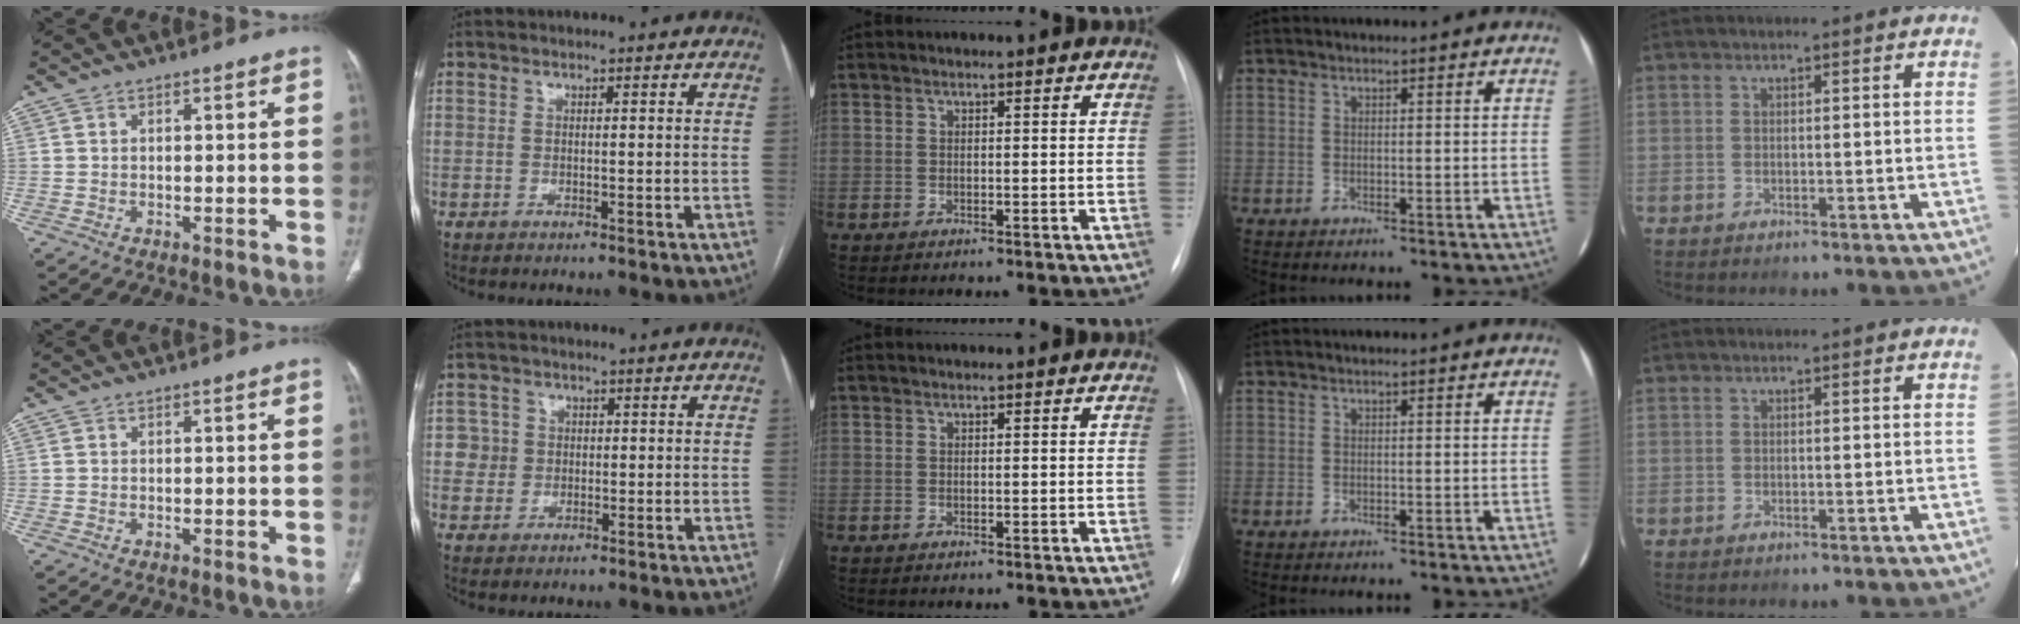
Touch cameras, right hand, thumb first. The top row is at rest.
{"index": {"total": 3.3, "force": [0.3, 3.3, -0.1], "torque": [0.017, 0.009, 0.006]}}